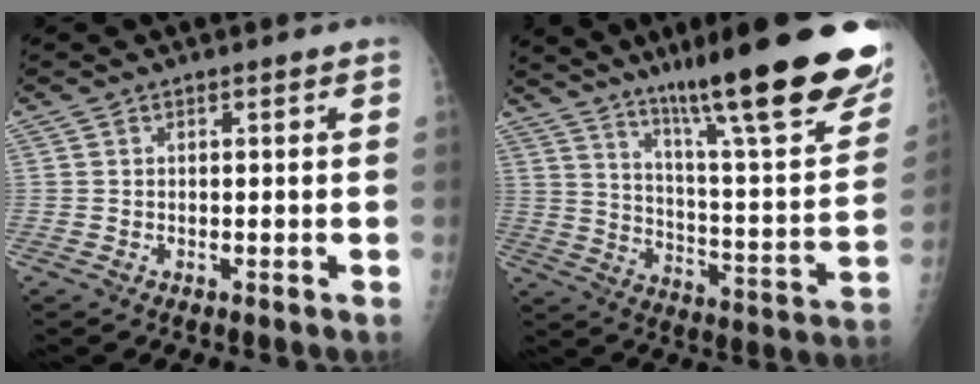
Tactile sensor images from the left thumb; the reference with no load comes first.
{"total": 28.9, "force": [20.3, 3.9, 20.2], "torque": [-0.273, -0.093, 0.296]}